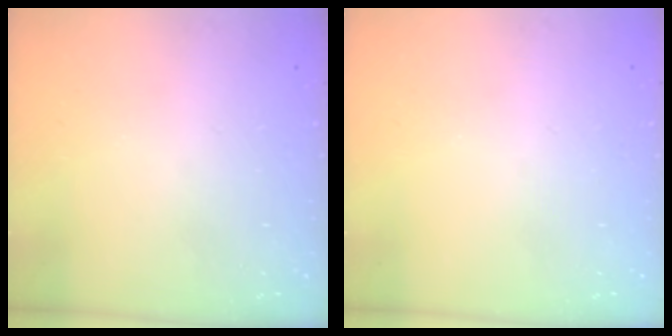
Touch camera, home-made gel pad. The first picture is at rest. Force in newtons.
{"total": 0.0}